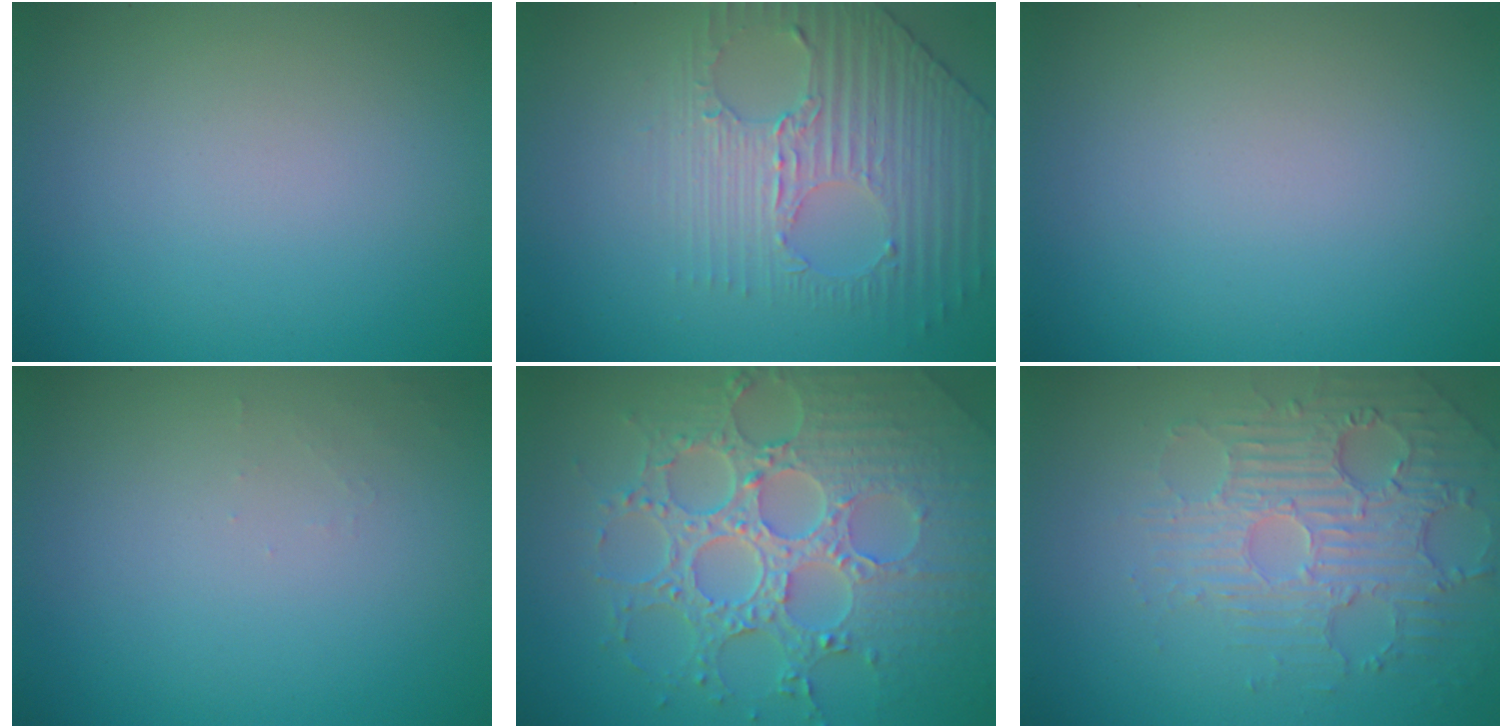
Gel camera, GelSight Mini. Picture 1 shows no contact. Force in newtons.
{"total": 4.0, "press": 3.5, "slide": 1.9}
{"total": 0.0}
{"total": 0.7, "press": 0.7, "slide": 0.1}
{"total": 8.3, "press": 6.1, "slide": 5.6}
{"total": 4.1, "press": 3.7, "slide": 1.8}